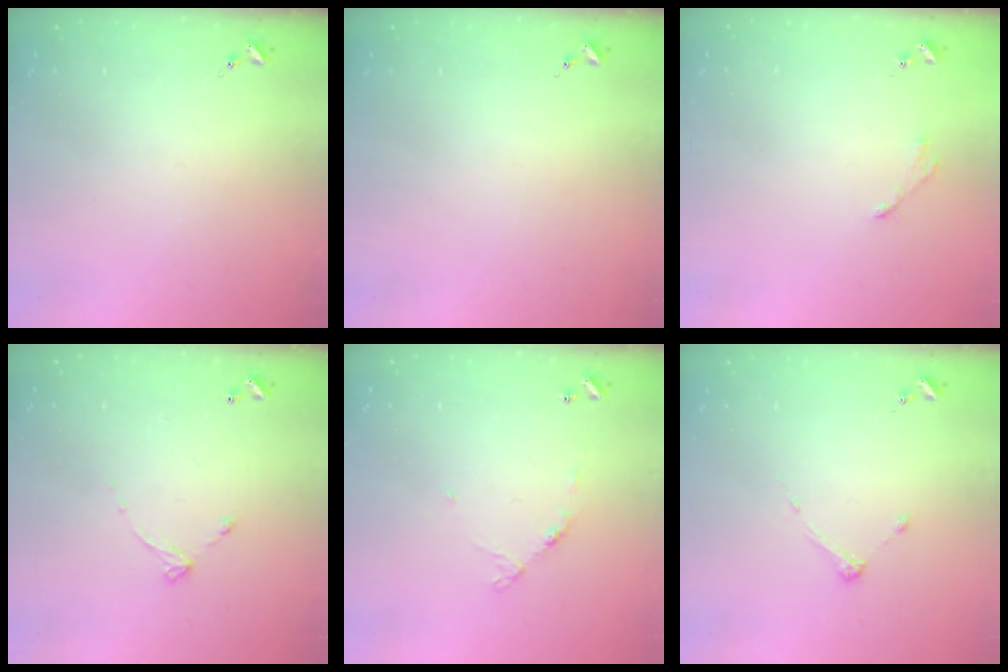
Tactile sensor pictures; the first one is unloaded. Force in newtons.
{"total": 0.0}
{"total": 2.5, "press": 2.5, "slide": 0.3}
{"total": 5.4, "press": 5.4, "slide": 0.3}
{"total": 6.2, "press": 6.2, "slide": 0.4}
{"total": 3.2, "press": 3.2, "slide": 0.4}